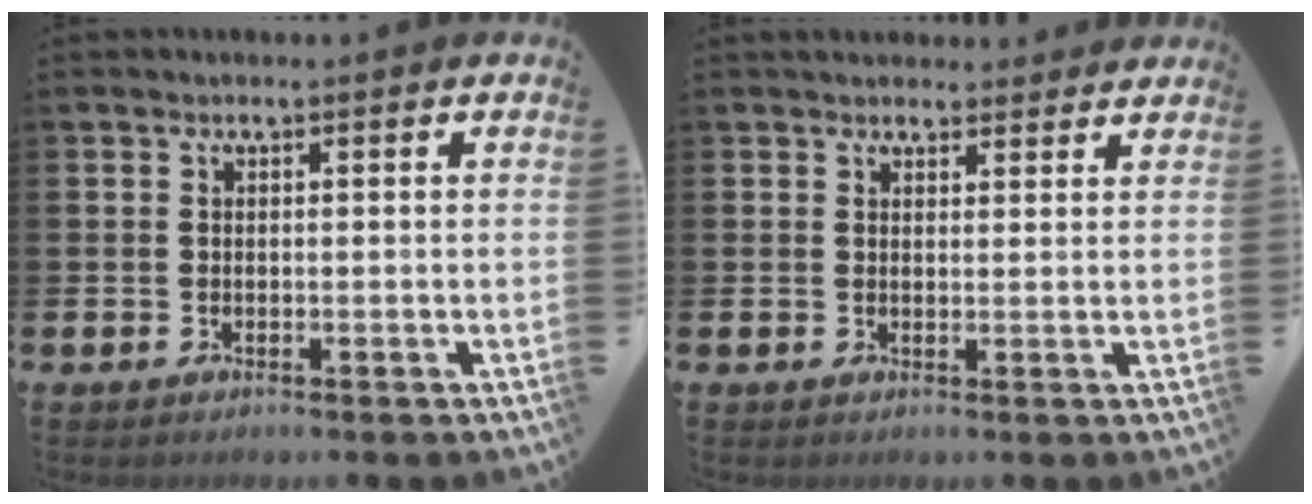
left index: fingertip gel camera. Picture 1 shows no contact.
{"total": 2.6, "force": [2.5, 0.8, -0.1], "torque": [0.009, -0.010, 0.043]}